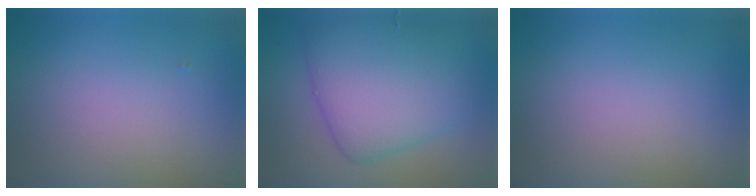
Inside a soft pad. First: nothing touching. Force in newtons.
{"total": 6.8, "press": 6.8, "slide": 0.2}
{"total": 0.0}